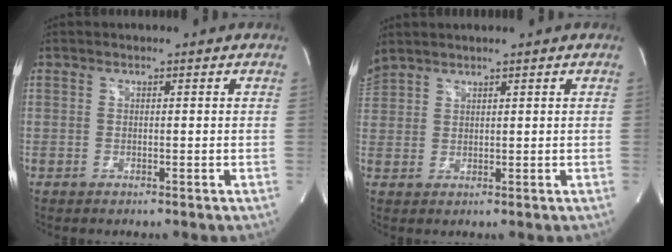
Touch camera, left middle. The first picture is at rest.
{"total": 3.8, "force": [3.6, 0.6, 1.1], "torque": [-0.039, 0.026, 0.083]}